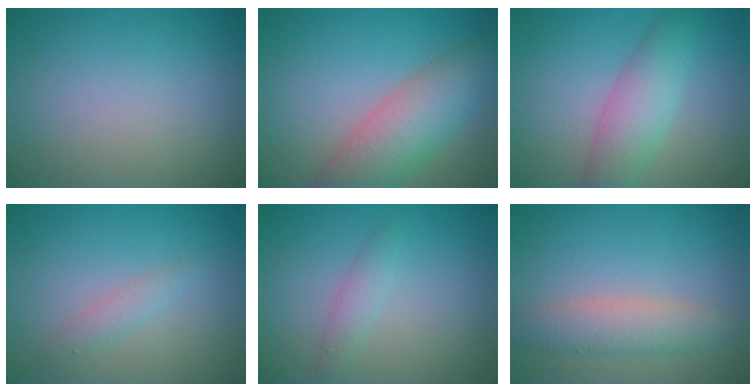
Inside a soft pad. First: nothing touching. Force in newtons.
{"total": 6.7, "press": 6.7, "slide": 0.4}
{"total": 4.5, "press": 4.5, "slide": 0.0}
{"total": 1.3, "press": 1.3, "slide": 0.0}
{"total": 1.4, "press": 1.4, "slide": 0.0}
{"total": 3.7, "press": 3.7, "slide": 0.1}